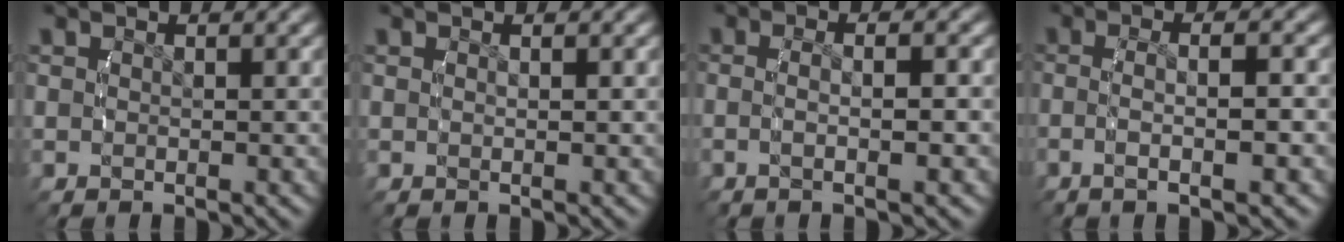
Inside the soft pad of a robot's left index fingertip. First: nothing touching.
{"total": 0.5, "force": [0.1, -0.3, 0.4], "torque": [-0.011, -0.002, 0.005]}
{"total": 2.9, "force": [-0.6, 0.0, 2.8], "torque": [-0.056, -0.001, -0.009]}
{"total": 3.6, "force": [-0.9, 0.4, 3.5], "torque": [-0.070, -0.001, -0.014]}